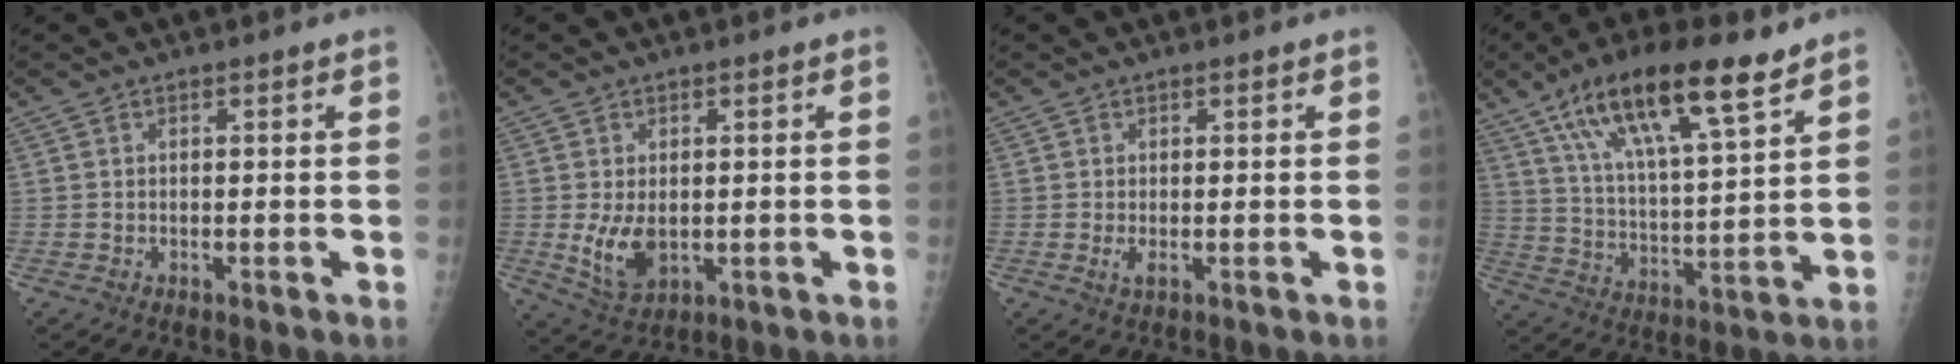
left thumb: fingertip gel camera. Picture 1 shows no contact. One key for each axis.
{"total": 6.4, "fx": -0.4, "fy": 4.0, "fz": 5.0, "tx": -0.087, "ty": -0.014, "tz": 0.005}
{"total": 1.5, "fx": -0.2, "fy": 0.5, "fz": 1.4, "tx": -0.028, "ty": -0.004, "tz": -0.002}
{"total": 19.6, "fx": 11.9, "fy": 5.2, "fz": 14.7, "tx": -0.240, "ty": -0.033, "tz": 0.213}